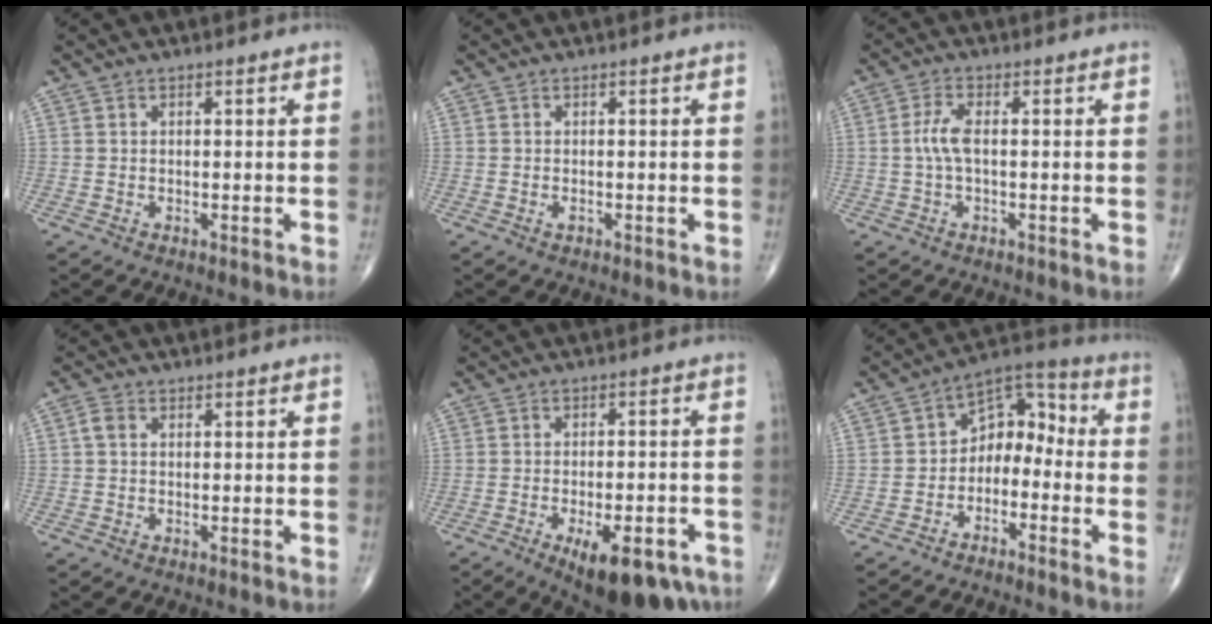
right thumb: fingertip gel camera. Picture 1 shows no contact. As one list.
[{"total": 0.7, "force": [-0.4, 0.4, 0.5], "torque": [-0.009, 0.002, -0.005]}, {"total": 3.8, "force": [-0.2, 1.3, 3.5], "torque": [-0.088, 0.005, -0.007]}, {"total": 1.6, "force": [0.3, 1.1, 1.1], "torque": [-0.024, 0.007, 0.004]}, {"total": 14.1, "force": [-7.7, 5.6, 10.3], "torque": [-0.106, 0.026, -0.097]}, {"total": 9.0, "force": [-3.0, 6.3, 5.7], "torque": [-0.058, 0.066, -0.067]}]